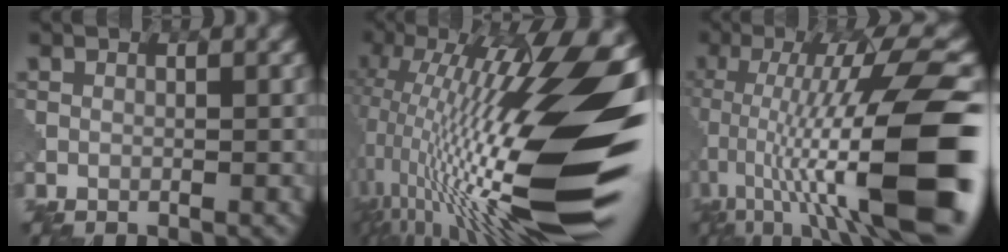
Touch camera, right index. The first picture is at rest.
{"total": 19.8, "force": [-1.4, 5.2, 19.0], "torque": [-0.333, 0.021, -0.034]}
{"total": 15.4, "force": [-2.8, 4.2, 14.6], "torque": [-0.228, 0.015, -0.045]}